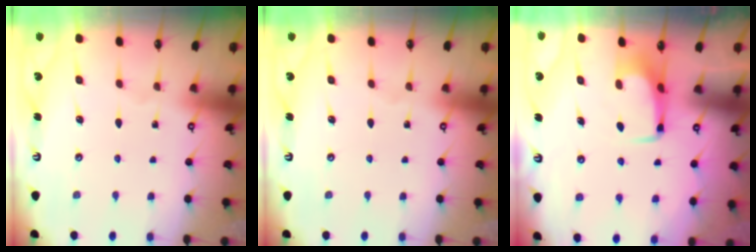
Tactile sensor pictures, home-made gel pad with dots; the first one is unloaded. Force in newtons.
{"total": 0.0}
{"total": 3.0, "press": 2.9, "slide": 0.4}